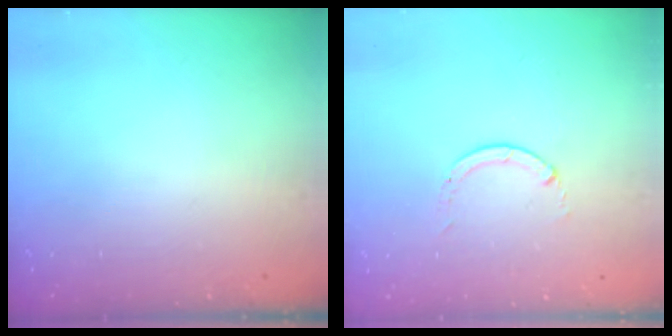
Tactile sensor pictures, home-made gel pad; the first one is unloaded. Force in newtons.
{"total": 0.6, "press": 0.5, "slide": 0.1}